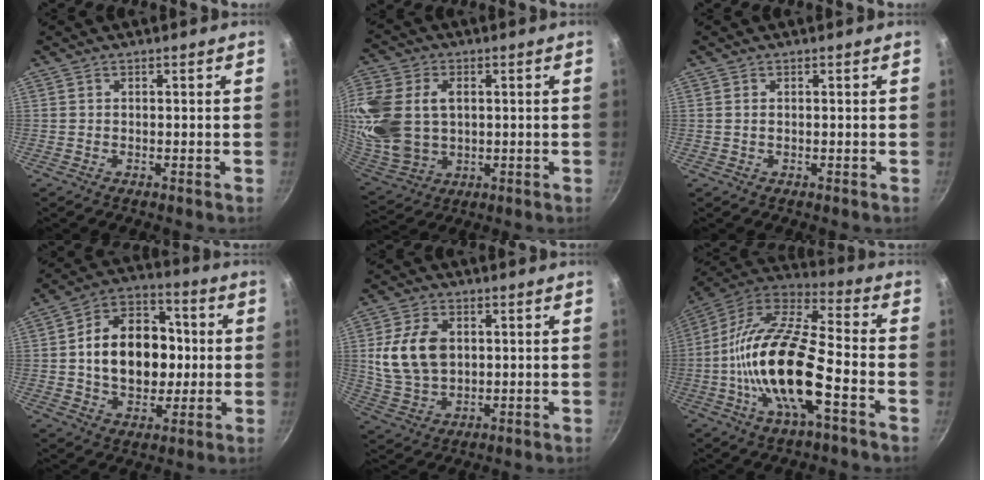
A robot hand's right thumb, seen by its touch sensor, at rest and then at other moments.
{"total": 19.6, "force": [2.8, 14.2, 13.2], "torque": [-0.297, -0.005, 0.065]}
{"total": 0.6, "force": [0.1, 0.3, 0.5], "torque": [-0.008, 0.001, 0.001]}
{"total": 18.5, "force": [0.5, 13.6, 12.6], "torque": [-0.160, 0.031, 0.003]}
{"total": 11.9, "force": [1.9, 8.3, 8.4], "torque": [-0.146, -0.008, 0.042]}
{"total": 21.9, "force": [-5.8, 7.9, 19.6], "torque": [-0.370, 0.035, -0.125]}